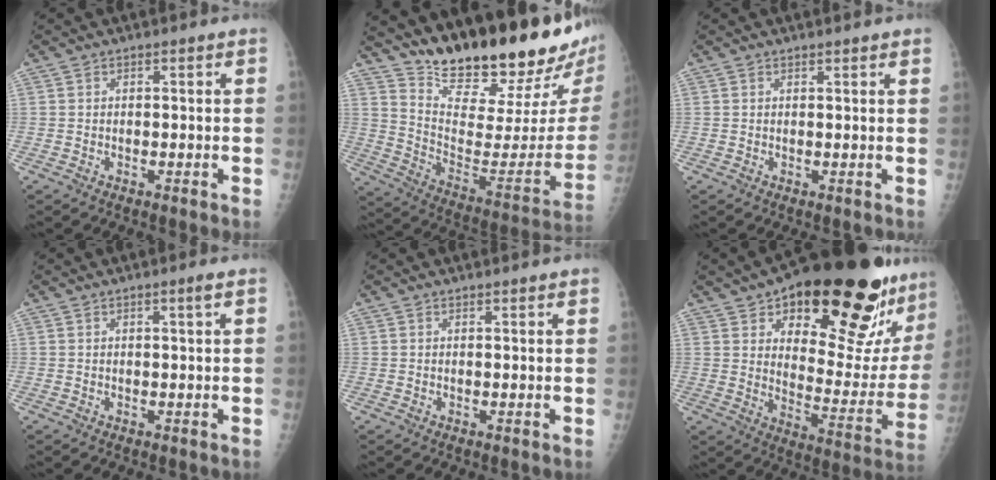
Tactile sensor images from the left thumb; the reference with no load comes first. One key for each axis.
{"total": 28.2, "fx": 23.1, "fy": 5.6, "fz": 15.2, "tx": -0.211, "ty": -0.154, "tz": 0.341}
{"total": 1.9, "fx": 1.7, "fy": 0.2, "fz": 0.9, "tx": -0.004, "ty": 0.001, "tz": 0.019}
{"total": 1.3, "fx": 0.7, "fy": -0.2, "fz": 1.1, "tx": -0.020, "ty": -0.004, "tz": 0.012}
{"total": 1.6, "fx": 1.4, "fy": 0.0, "fz": 0.8, "tx": -0.004, "ty": 0.001, "tz": 0.019}
{"total": 31.7, "fx": 18.9, "fy": 11.2, "fz": 22.8, "tx": -0.277, "ty": -0.058, "tz": 0.277}